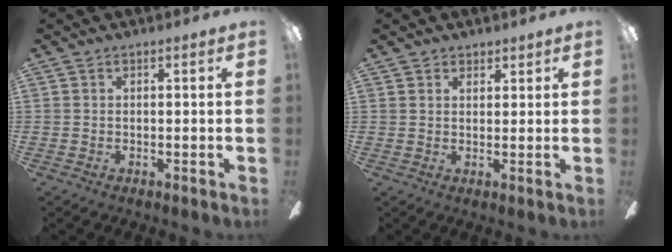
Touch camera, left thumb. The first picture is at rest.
{"total": 2.4, "force": [1.9, 1.3, -0.1], "torque": [0.008, -0.006, 0.037]}